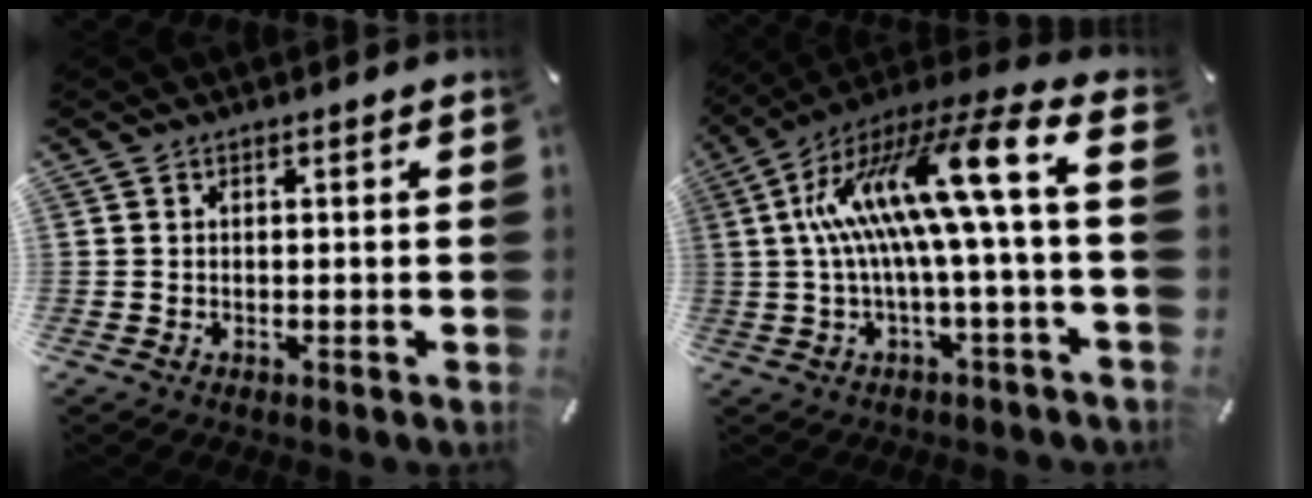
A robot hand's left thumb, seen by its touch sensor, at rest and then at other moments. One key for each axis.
{"total": 18.9, "fx": 2.6, "fy": 1.4, "fz": 18.6, "tx": -0.377, "ty": -0.018, "tz": 0.024}